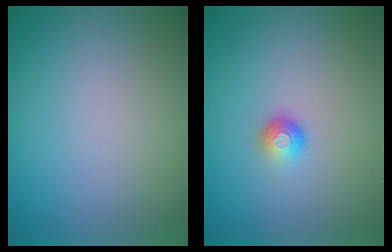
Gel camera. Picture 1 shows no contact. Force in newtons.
{"total": 1.6, "press": 1.0, "slide": 1.2}